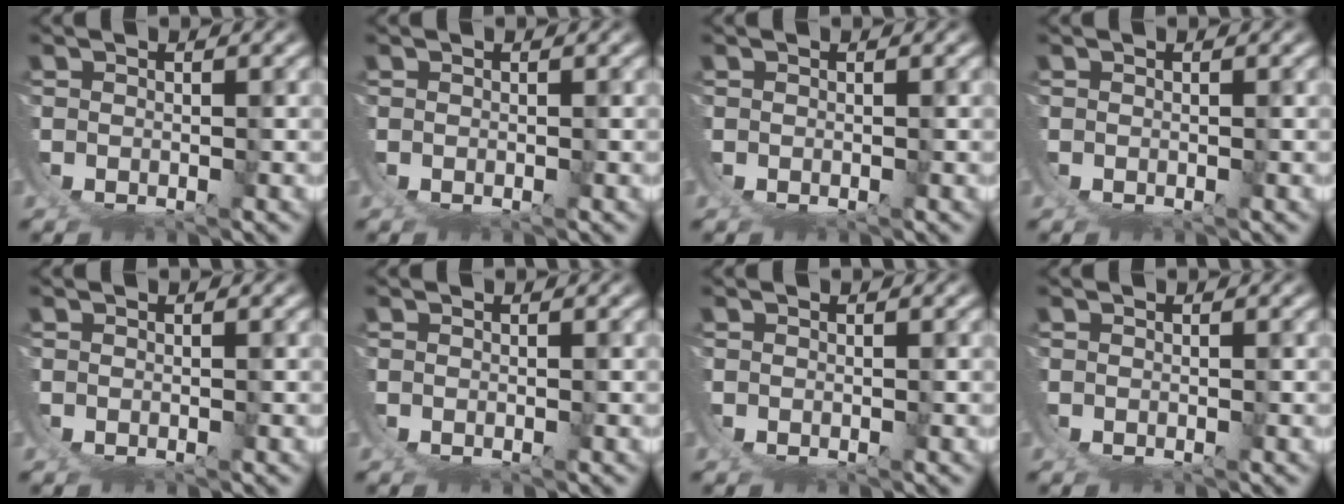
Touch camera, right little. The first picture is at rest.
{"total": 0.0}
{"total": 0.0}
{"total": 0.0}
{"total": 0.0}
{"total": 0.0}
{"total": 0.0}
{"total": 0.0}